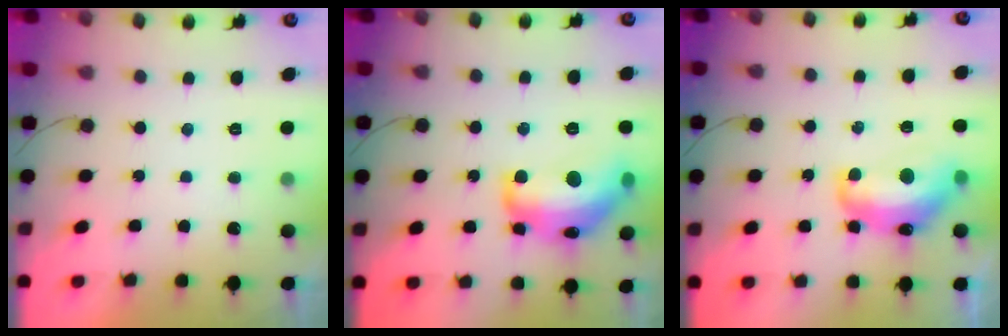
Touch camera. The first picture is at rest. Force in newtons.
{"total": 18.4, "press": 18.3, "slide": 1.3}
{"total": 14.0, "press": 14.0, "slide": 1.1}